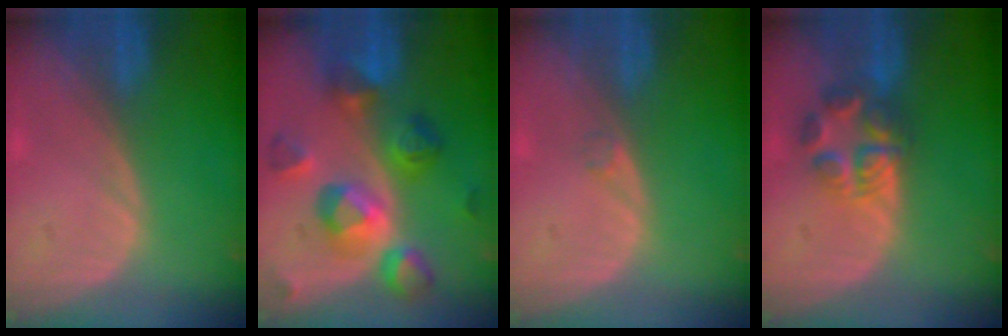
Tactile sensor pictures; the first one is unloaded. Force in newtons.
{"total": 10.4, "press": 10.3, "slide": 0.8}
{"total": 0.8, "press": 0.8, "slide": 0.1}
{"total": 5.9, "press": 5.8, "slide": 0.6}